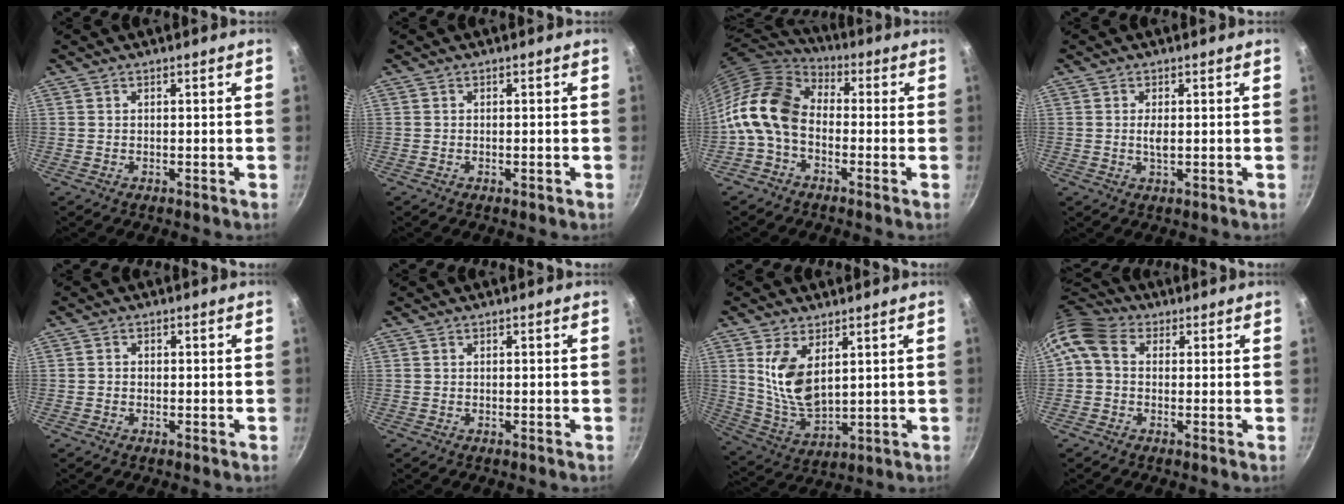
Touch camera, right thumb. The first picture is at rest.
{"total": 0.8, "force": [-0.3, 0.3, 0.7], "torque": [-0.011, 0.002, -0.006]}
{"total": 12.9, "force": [-2.4, 8.9, 9.0], "torque": [-0.158, 0.043, -0.071]}
{"total": 2.2, "force": [0.1, 0.8, 2.0], "torque": [-0.039, -0.003, 0.002]}
{"total": 1.0, "force": [-0.2, 0.9, 0.4], "torque": [-0.008, 0.004, -0.006]}
{"total": 0.0}
{"total": 10.7, "force": [3.5, 5.6, 8.5], "torque": [-0.156, -0.035, 0.081]}
{"total": 7.9, "force": [1.1, 6.1, 4.9], "torque": [-0.097, 0.020, 0.002]}